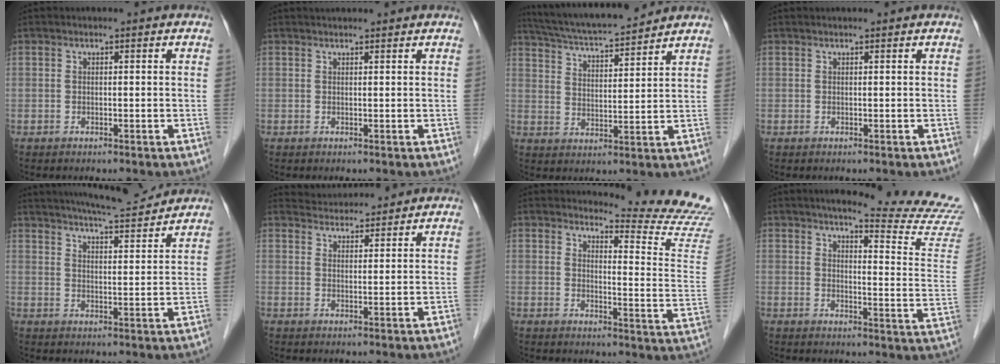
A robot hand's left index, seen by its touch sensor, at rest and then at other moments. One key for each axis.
{"total": 3.3, "fx": 3.1, "fy": 0.2, "fz": 1.1, "tx": -0.013, "ty": 0.027, "tz": 0.041}
{"total": 13.3, "fx": 12.2, "fy": 0.9, "fz": 5.1, "tx": -0.099, "ty": 0.010, "tz": 0.202}
{"total": 1.0, "fx": 0.9, "fy": 0.0, "fz": 0.4, "tx": -0.006, "ty": 0.019, "tz": 0.017}
{"total": 11.5, "fx": 10.7, "fy": 0.5, "fz": 4.0, "tx": -0.070, "ty": 0.000, "tz": 0.150}
{"total": 6.2, "fx": 6.1, "fy": 0.8, "fz": 0.4, "tx": -0.012, "ty": 0.028, "tz": 0.089}
{"total": 13.3, "fx": 13.1, "fy": -2.4, "fz": 0.7, "tx": -0.013, "ty": -0.142, "tz": 0.139}
{"total": 16.1, "fx": 15.3, "fy": -1.4, "fz": 4.6, "tx": -0.062, "ty": -0.114, "tz": 0.166}